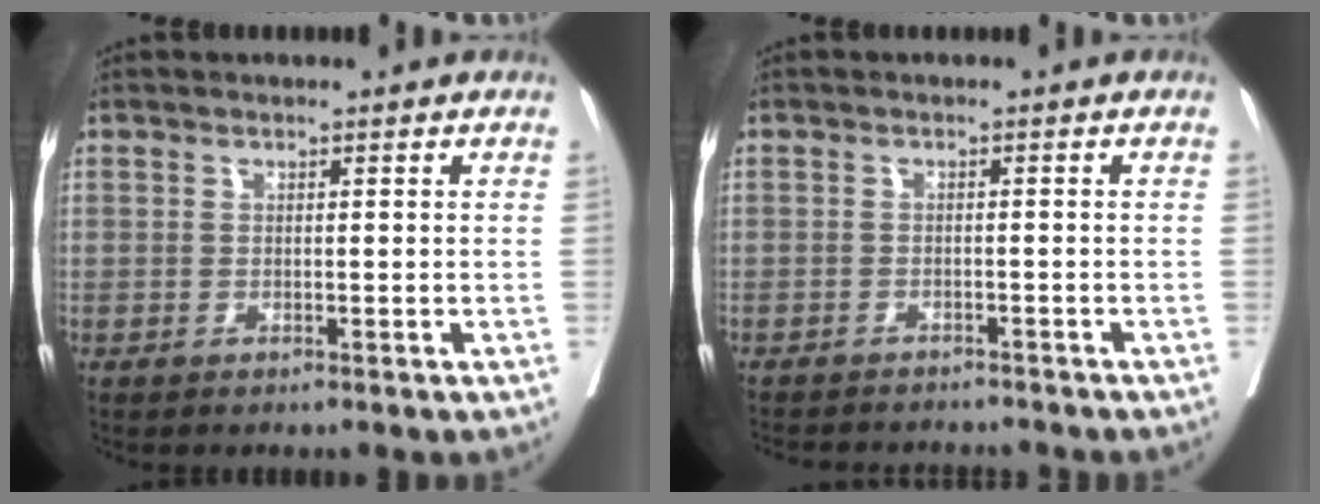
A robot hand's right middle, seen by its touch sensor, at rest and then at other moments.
{"total": 8.5, "force": [-8.0, 1.7, 2.2], "torque": [-0.030, -0.005, -0.102]}